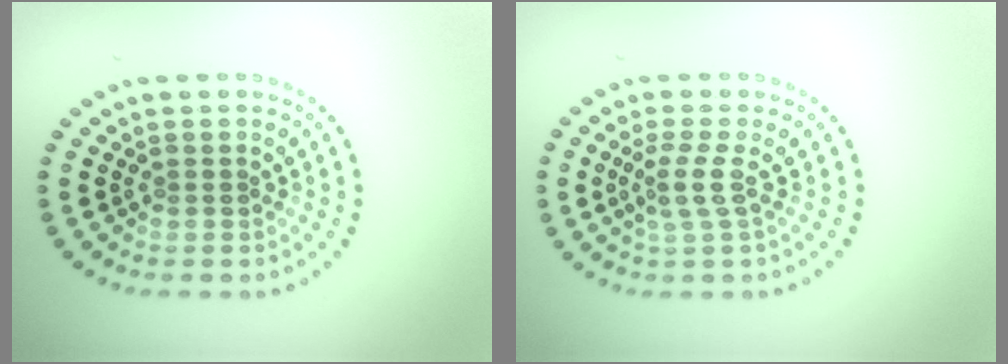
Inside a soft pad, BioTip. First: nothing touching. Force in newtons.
{"total": 2.1, "press": 1.6, "slide": 1.4}